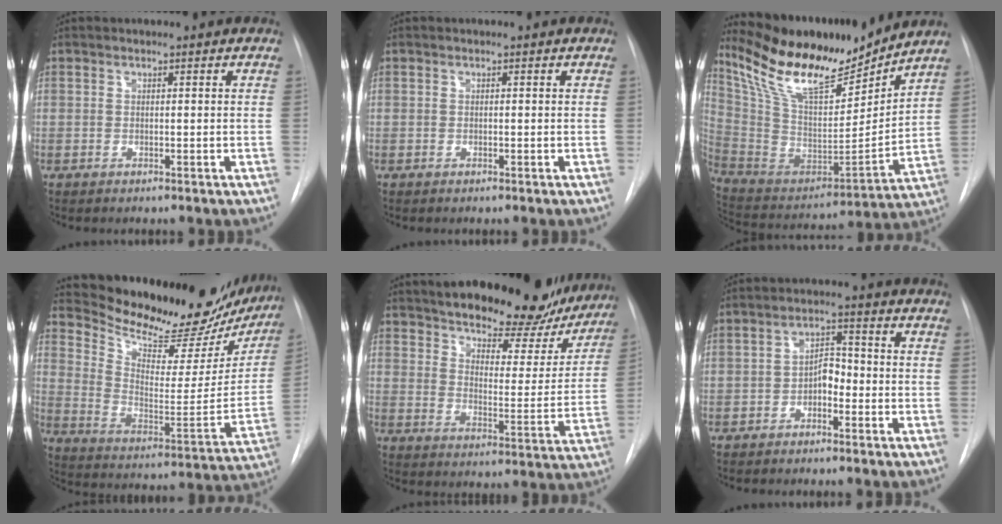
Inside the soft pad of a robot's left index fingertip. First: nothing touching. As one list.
[{"total": 0.0}, {"total": 20.3, "force": [17.3, 4.0, 9.8], "torque": [-0.183, -0.023, 0.311]}, {"total": 26.6, "force": [23.8, 6.9, 9.5], "torque": [-0.149, -0.055, 0.323]}, {"total": 24.6, "force": [21.2, 7.2, 10.2], "torque": [-0.160, -0.030, 0.269]}, {"total": 3.8, "force": [-1.7, 2.1, 2.8], "torque": [-0.046, 0.014, -0.033]}]